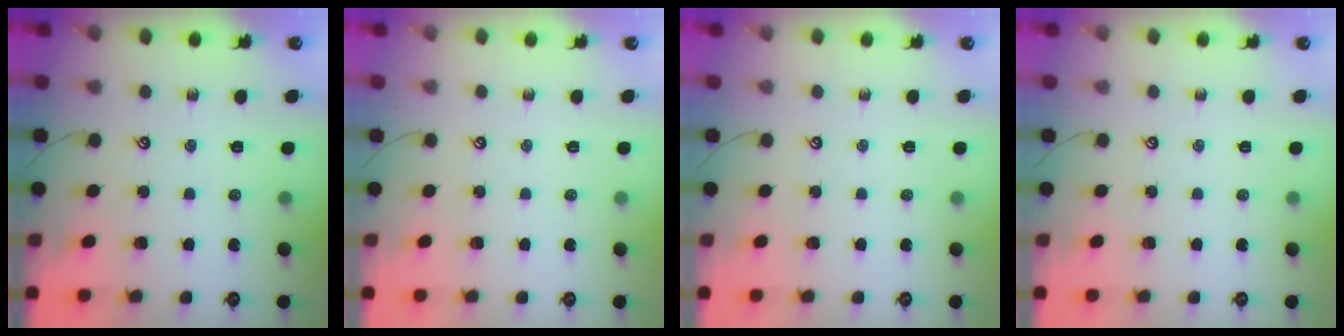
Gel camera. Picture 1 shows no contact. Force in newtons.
{"total": 0.0}
{"total": 0.0}
{"total": 0.0}